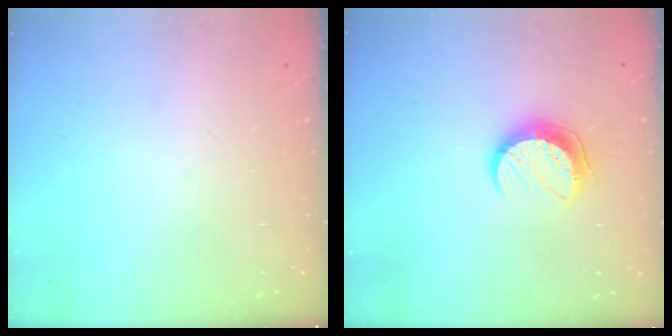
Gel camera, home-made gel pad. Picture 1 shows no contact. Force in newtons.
{"total": 9.5, "press": 9.5, "slide": 0.8}